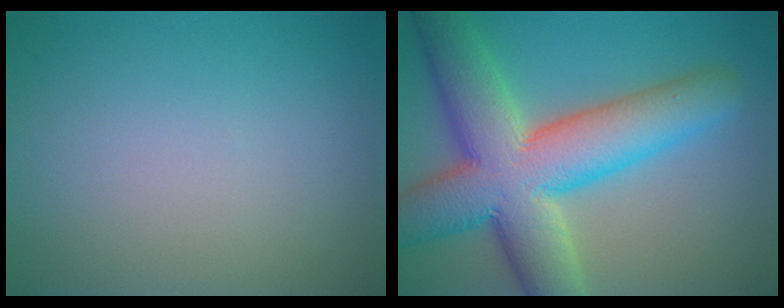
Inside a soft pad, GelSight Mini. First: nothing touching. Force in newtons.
{"total": 12.2, "press": 12.2, "slide": 0.3}